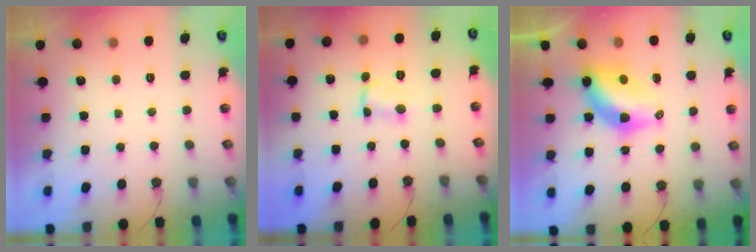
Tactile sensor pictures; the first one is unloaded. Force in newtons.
{"total": 1.3, "press": 1.3, "slide": 0.5}
{"total": 8.2, "press": 8.1, "slide": 0.2}